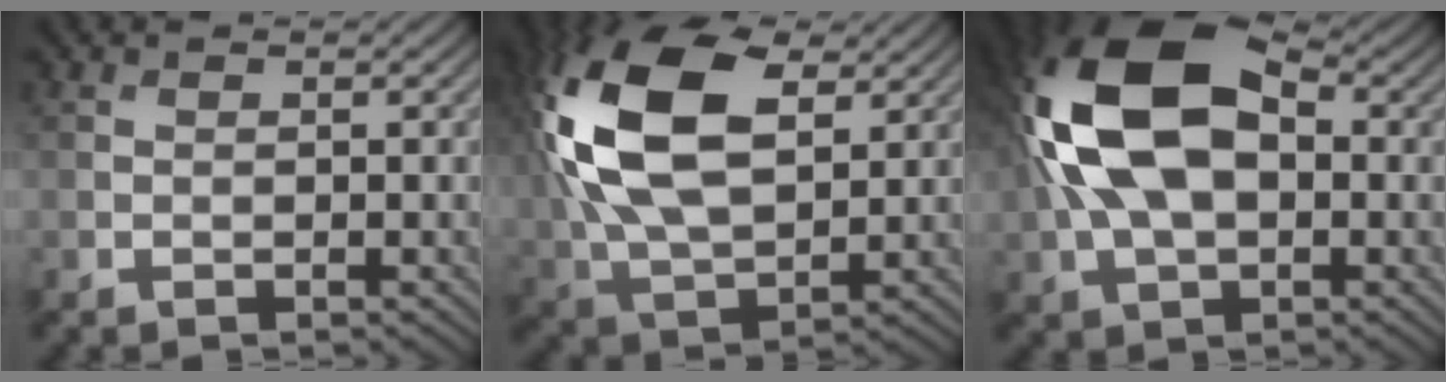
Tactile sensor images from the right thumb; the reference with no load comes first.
{"total": 17.8, "force": [5.0, 10.4, 13.6], "torque": [-0.328, 0.011, 0.099]}
{"total": 16.5, "force": [2.0, 9.7, 13.2], "torque": [-0.282, 0.021, 0.023]}